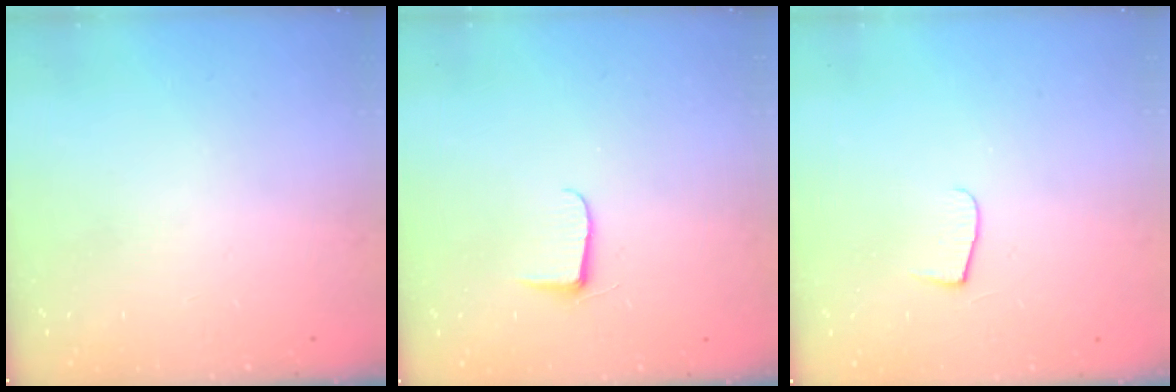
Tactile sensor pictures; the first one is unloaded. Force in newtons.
{"total": 5.1, "press": 5.1, "slide": 0.5}
{"total": 4.3, "press": 4.2, "slide": 0.5}